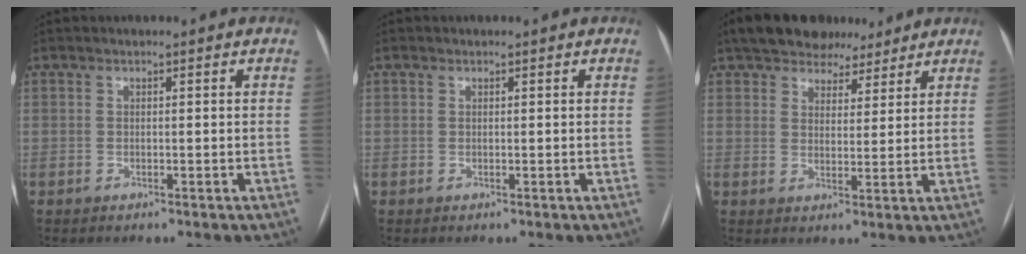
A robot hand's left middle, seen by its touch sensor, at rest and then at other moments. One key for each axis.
{"total": 1.6, "fx": -0.6, "fy": -1.2, "fz": -0.9, "tx": 0.019, "ty": -0.002, "tz": -0.010}
{"total": 9.2, "fx": 7.4, "fy": 4.8, "fz": 2.8, "tx": -0.029, "ty": 0.021, "tz": 0.109}